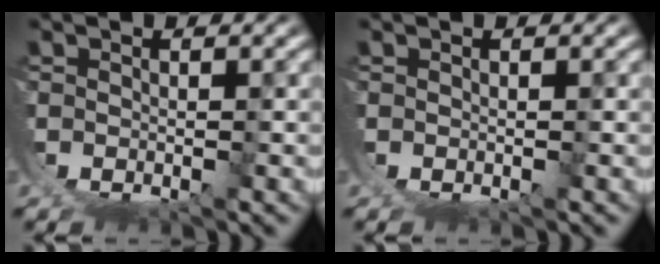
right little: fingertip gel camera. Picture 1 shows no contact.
{"total": 0.0}